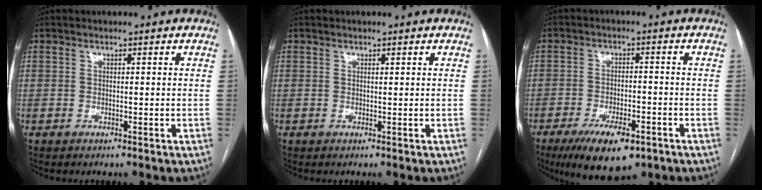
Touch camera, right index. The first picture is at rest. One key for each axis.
{"total": 0.0}
{"total": 10.7, "fx": -6.6, "fy": 3.7, "fz": 7.5, "tx": -0.123, "ty": -0.013, "tz": -0.104}